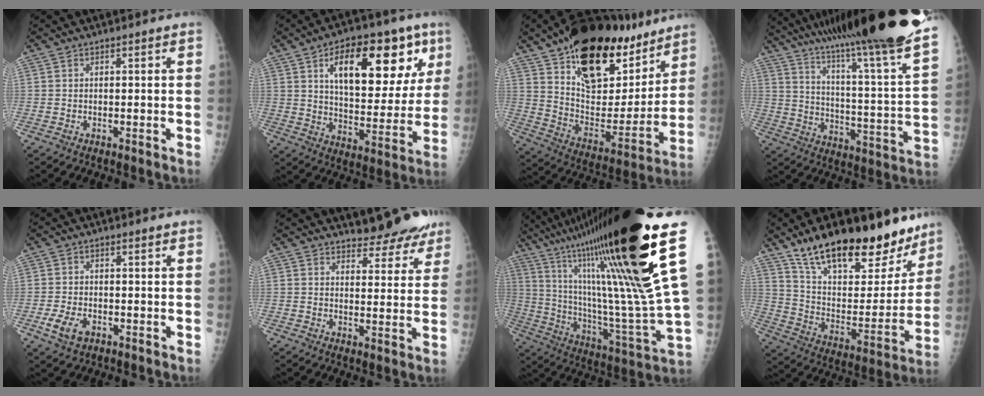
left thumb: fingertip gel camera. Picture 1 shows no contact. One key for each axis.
{"total": 22.3, "fx": 9.1, "fy": 10.3, "fz": 17.5, "tx": -0.213, "ty": -0.016, "tz": 0.139}
{"total": 28.8, "fx": 18.4, "fy": 13.5, "fz": 17.6, "tx": -0.233, "ty": -0.063, "tz": 0.296}
{"total": 32.2, "fx": 26.0, "fy": 1.3, "fz": 19.0, "tx": -0.289, "ty": -0.137, "tz": 0.366}
{"total": 4.8, "fx": -2.1, "fy": 3.1, "fz": 3.0, "tx": -0.052, "ty": 0.002, "tz": -0.037}
{"total": 8.6, "fx": 7.9, "fy": 3.0, "fz": 1.8, "tx": 0.010, "ty": -0.056, "tz": 0.091}
{"total": 35.8, "fx": 19.8, "fy": 4.3, "fz": 29.6, "tx": -0.475, "ty": -0.058, "tz": 0.337}
{"total": 28.1, "fx": 20.7, "fy": 11.5, "fz": 15.1, "tx": -0.183, "ty": -0.076, "tz": 0.327}